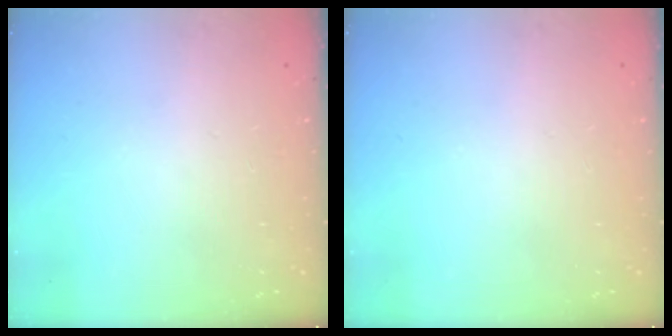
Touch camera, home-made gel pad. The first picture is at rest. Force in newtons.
{"total": 0.0}